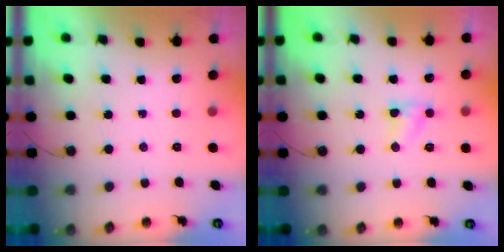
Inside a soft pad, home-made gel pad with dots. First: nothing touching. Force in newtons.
{"total": 4.3, "press": 4.2, "slide": 0.6}